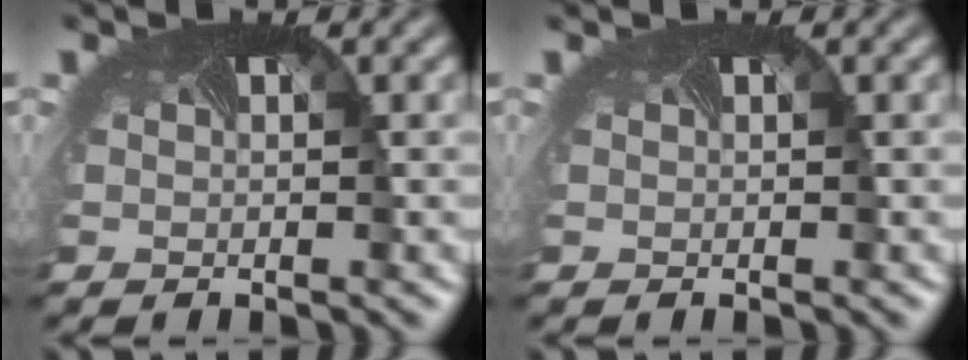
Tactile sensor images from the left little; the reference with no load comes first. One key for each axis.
{"total": 0.0}